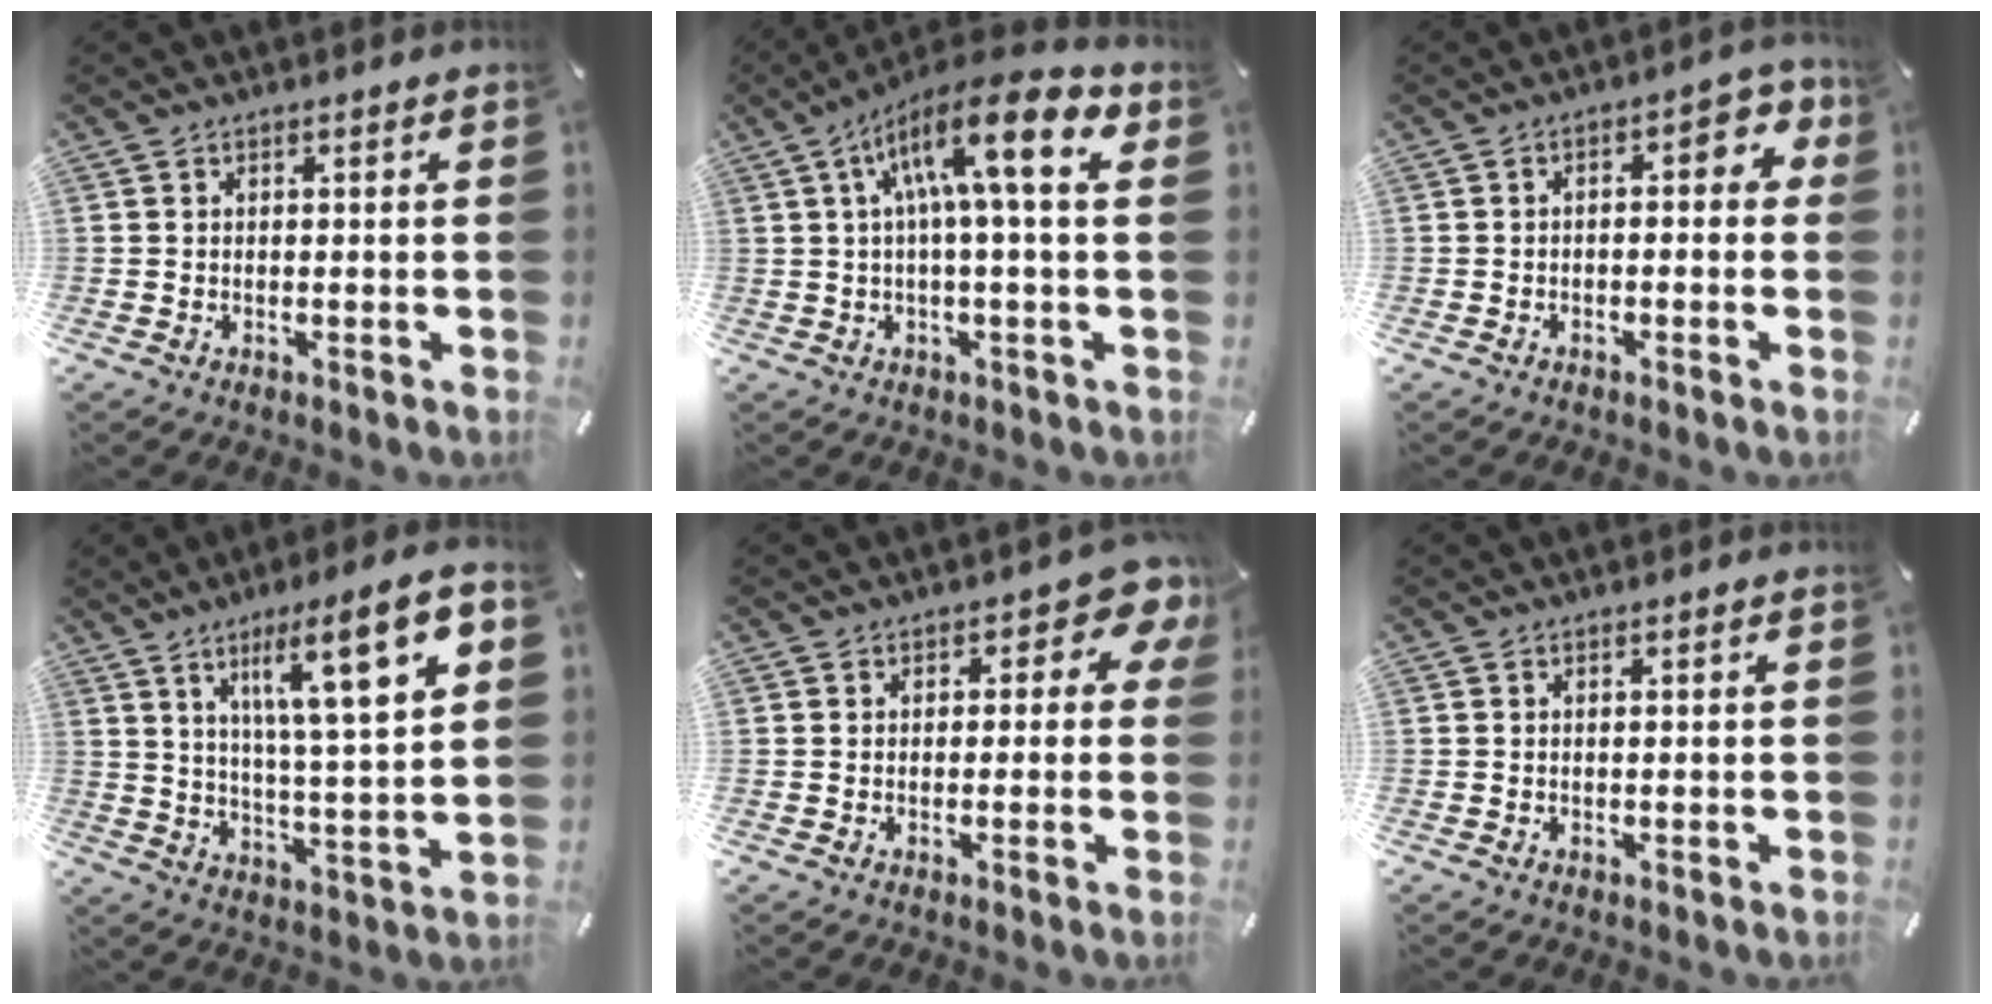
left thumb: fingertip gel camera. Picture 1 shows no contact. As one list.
[{"total": 15.7, "force": [5.4, 3.1, 14.4], "torque": [-0.247, -0.023, 0.077]}, {"total": 5.7, "force": [-0.1, 3.1, 4.8], "torque": [-0.068, 0.003, -0.009]}, {"total": 15.0, "force": [7.8, 2.7, 12.6], "torque": [-0.191, -0.035, 0.115]}, {"total": 6.6, "force": [2.4, 4.1, 4.5], "torque": [-0.042, -0.016, 0.037]}, {"total": 0.0}]